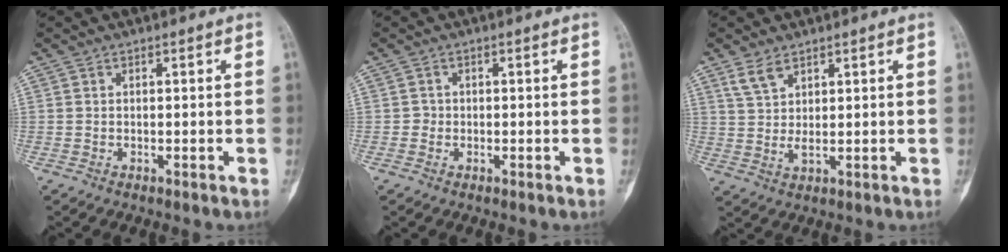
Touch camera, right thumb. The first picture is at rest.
{"total": 1.0, "force": [-0.2, 1.0, 0.1], "torque": [0.004, 0.005, -0.006]}
{"total": 4.3, "force": [2.8, 1.8, 2.6], "torque": [-0.053, -0.014, 0.064]}